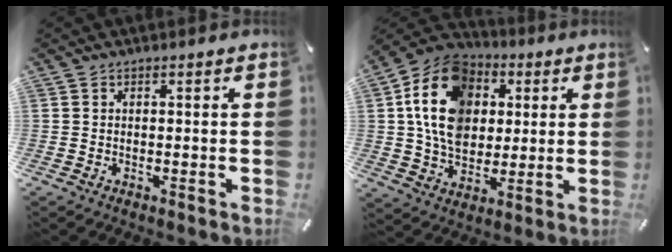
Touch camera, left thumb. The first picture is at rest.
{"total": 17.0, "force": [3.3, 13.6, 9.7], "torque": [-0.192, 0.001, 0.062]}